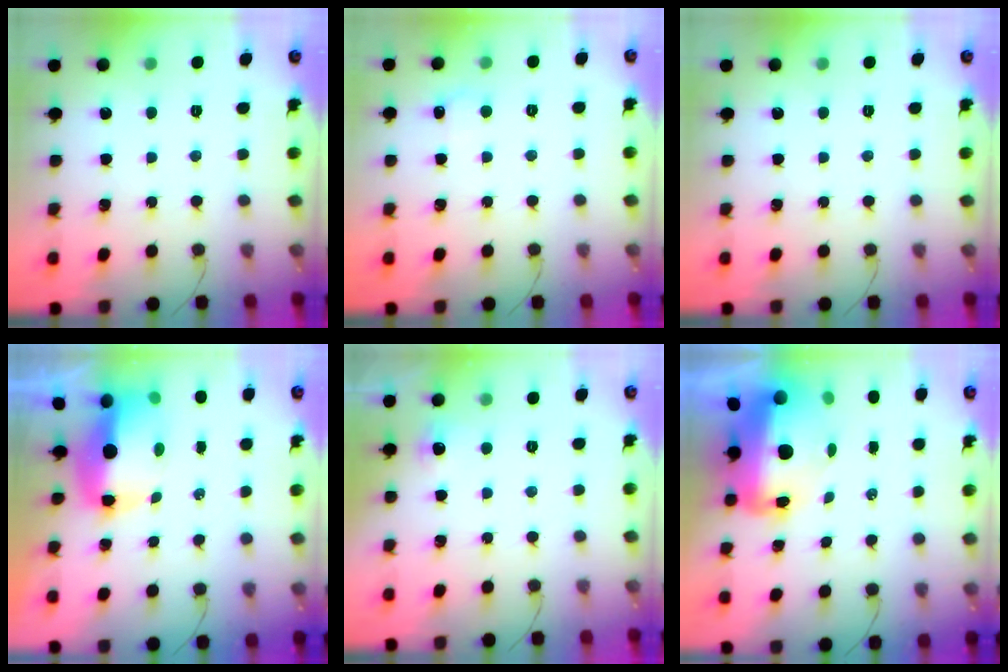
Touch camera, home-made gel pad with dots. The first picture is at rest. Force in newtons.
{"total": 5.1, "press": 4.8, "slide": 1.7}
{"total": 0.0}
{"total": 9.5, "press": 9.3, "slide": 2.0}
{"total": 4.3, "press": 3.8, "slide": 2.1}
{"total": 13.7, "press": 13.3, "slide": 3.4}